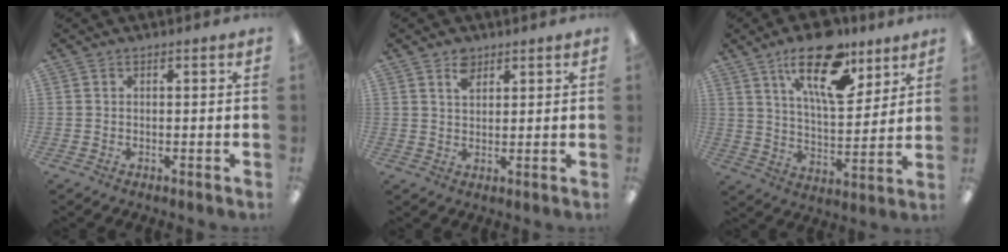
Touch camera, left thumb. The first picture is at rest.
{"total": 3.8, "force": [2.7, 2.1, 1.7], "torque": [-0.031, -0.005, 0.050]}
{"total": 19.7, "force": [12.1, 8.4, 13.1], "torque": [-0.203, -0.055, 0.197]}